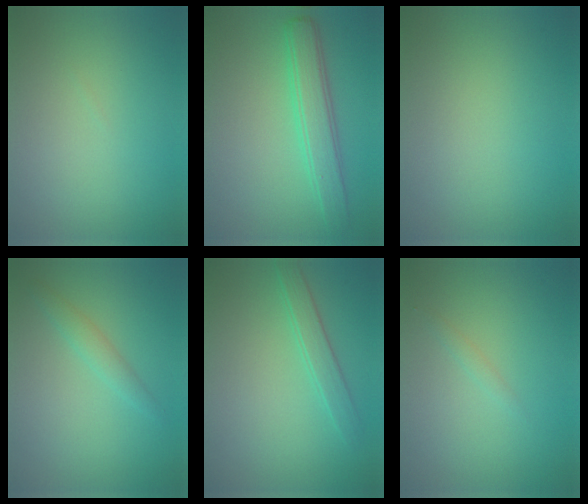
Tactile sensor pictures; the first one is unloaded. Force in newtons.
{"total": 3.7, "press": 3.7, "slide": 0.1}
{"total": 0.0}
{"total": 1.4, "press": 1.4, "slide": 0.1}
{"total": 1.9, "press": 1.9, "slide": 0.1}
{"total": 0.7, "press": 0.7, "slide": 0.1}